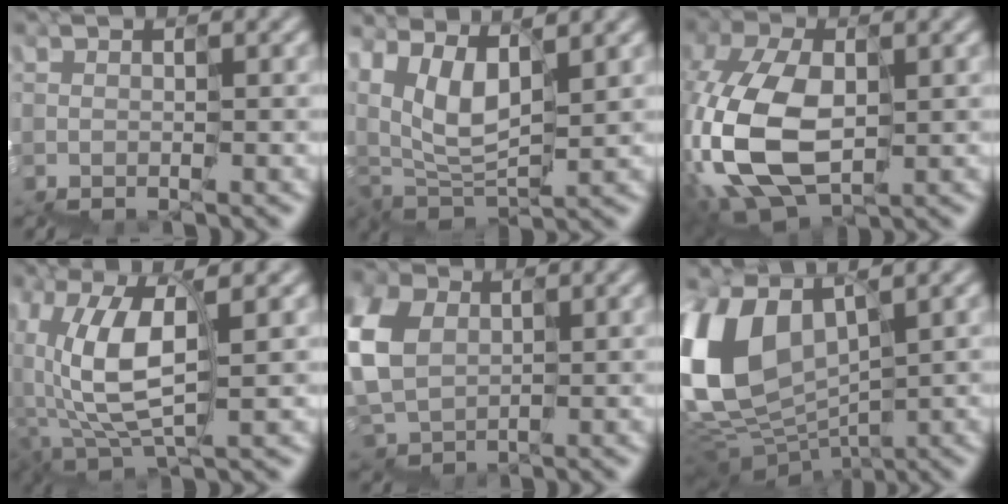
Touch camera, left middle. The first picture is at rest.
{"total": 3.5, "force": [3.1, 1.1, 1.3], "torque": [-0.044, 0.010, 0.060]}
{"total": 7.8, "force": [-1.0, 5.4, 5.5], "torque": [-0.156, 0.005, -0.015]}
{"total": 4.9, "force": [1.3, 2.6, 3.9], "torque": [-0.096, 0.019, 0.022]}
{"total": 5.2, "force": [1.7, 4.7, 1.6], "torque": [-0.071, 0.031, 0.031]}
{"total": 8.3, "force": [3.3, 5.8, 5.0], "torque": [-0.161, 0.017, 0.061]}